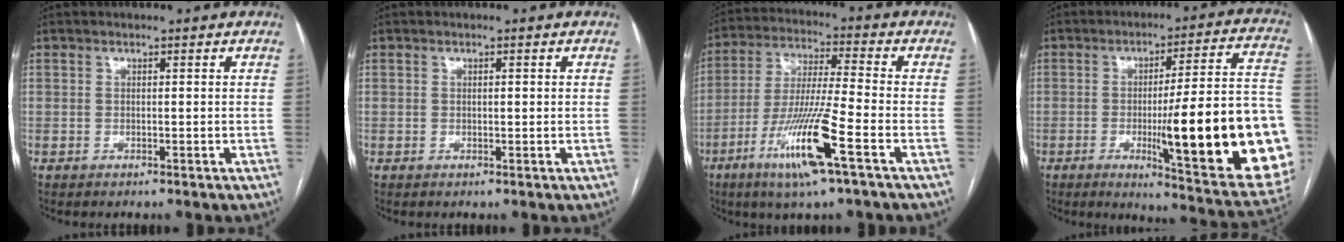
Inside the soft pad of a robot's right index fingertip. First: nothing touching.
{"total": 0.7, "force": [0.1, 0.2, 0.6], "torque": [-0.009, 0.001, 0.002]}
{"total": 13.4, "force": [-6.2, -0.2, 11.9], "torque": [-0.241, -0.020, -0.117]}
{"total": 26.0, "force": [-5.4, 2.2, 25.4], "torque": [-0.243, 0.000, -0.068]}